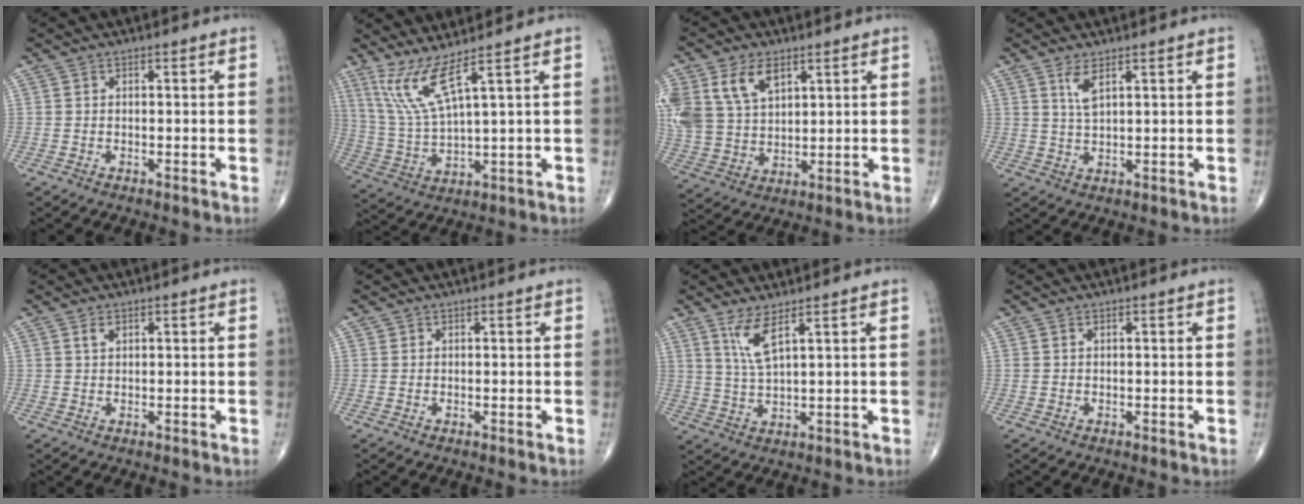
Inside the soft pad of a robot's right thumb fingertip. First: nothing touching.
{"total": 7.8, "force": [5.4, -0.9, 5.6], "torque": [-0.133, -0.044, 0.131]}
{"total": 15.4, "force": [6.8, 10.1, 9.4], "torque": [-0.198, -0.010, 0.139]}
{"total": 3.4, "force": [1.8, 0.9, 2.7], "torque": [-0.058, -0.011, 0.042]}
{"total": 1.5, "force": [0.8, 0.9, 0.9], "torque": [-0.012, 0.001, 0.016]}
{"total": 0.6, "force": [0.3, 0.5, 0.0], "torque": [0.004, 0.000, 0.004]}
{"total": 5.3, "force": [3.0, 0.8, 4.4], "torque": [-0.095, -0.026, 0.070]}
{"total": 0.6, "force": [0.3, 0.4, 0.3], "torque": [-0.002, 0.001, 0.005]}